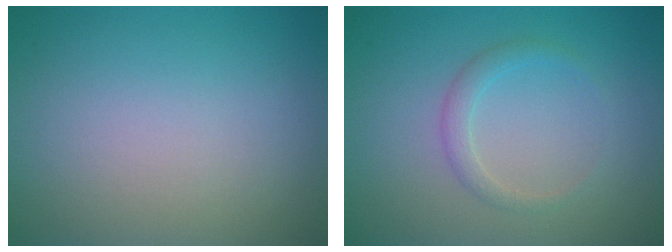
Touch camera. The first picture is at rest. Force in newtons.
{"total": 1.5, "press": 1.5, "slide": 0.2}